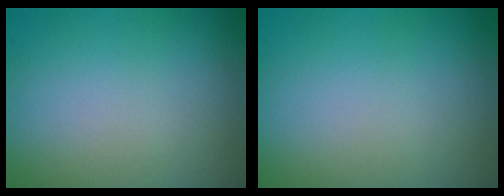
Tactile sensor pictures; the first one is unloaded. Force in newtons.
{"total": 0.0}